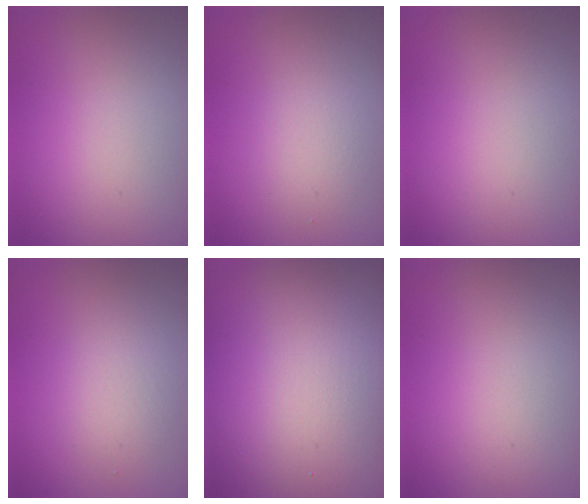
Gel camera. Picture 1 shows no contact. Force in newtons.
{"total": 1.9, "press": 1.8, "slide": 0.2}
{"total": 0.0}
{"total": 2.0, "press": 2.0, "slide": 0.2}
{"total": 21.0, "press": 21.0, "slide": 1.0}
{"total": 0.0}